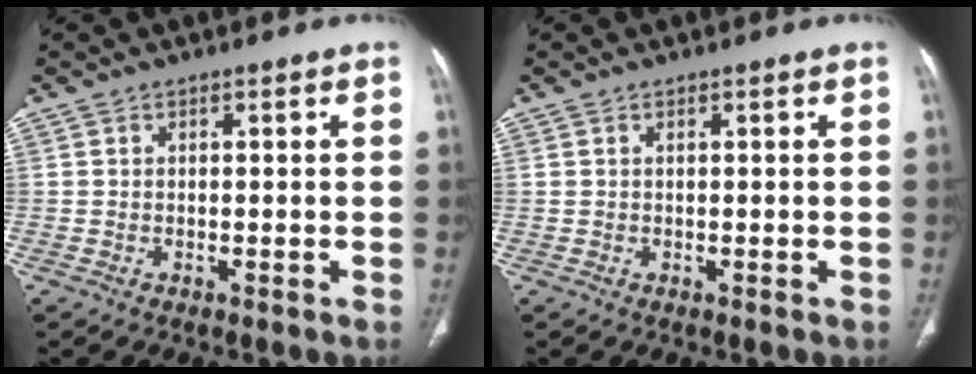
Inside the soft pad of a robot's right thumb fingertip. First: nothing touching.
{"total": 0.0}